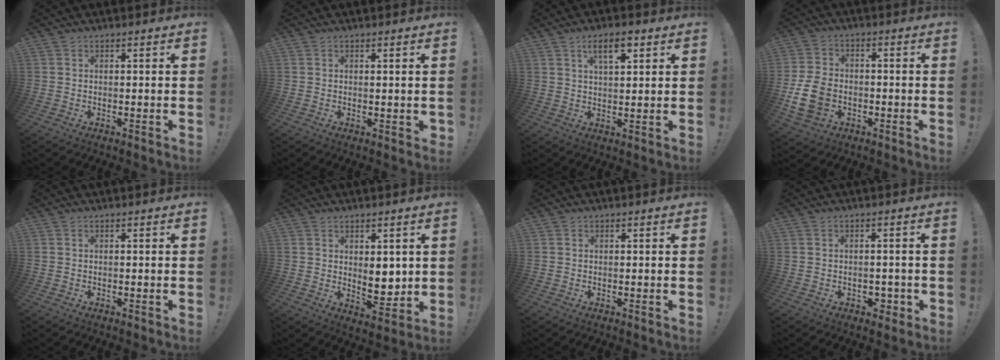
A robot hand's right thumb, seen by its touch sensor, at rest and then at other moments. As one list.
[{"total": 1.0, "force": [0.6, 0.5, 0.6], "torque": [-0.004, -0.001, 0.010]}, {"total": 6.5, "force": [3.2, 2.5, 5.1], "torque": [-0.077, -0.007, 0.051]}, {"total": 12.4, "force": [-3.0, 9.3, 7.7], "torque": [-0.153, 0.020, -0.053]}, {"total": 0.0}, {"total": 8.1, "force": [2.1, 4.9, 6.1], "torque": [-0.067, -0.023, 0.044]}, {"total": 0.0}, {"total": 3.4, "force": [-1.0, 2.7, 1.8], "torque": [-0.012, -0.002, -0.016]}]